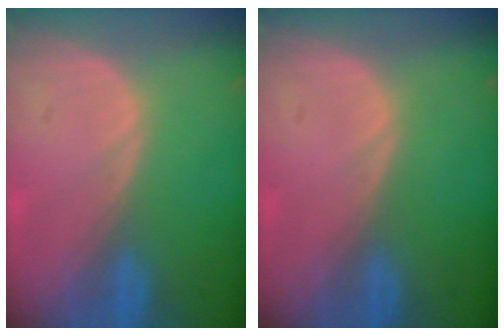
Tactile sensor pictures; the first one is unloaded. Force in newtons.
{"total": 0.0}